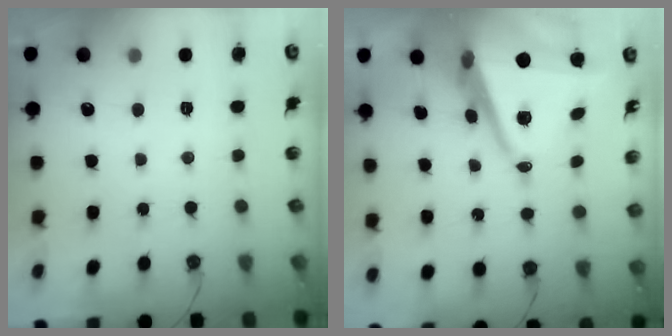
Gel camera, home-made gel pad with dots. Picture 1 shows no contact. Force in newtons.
{"total": 11.6, "press": 10.9, "slide": 4.0}